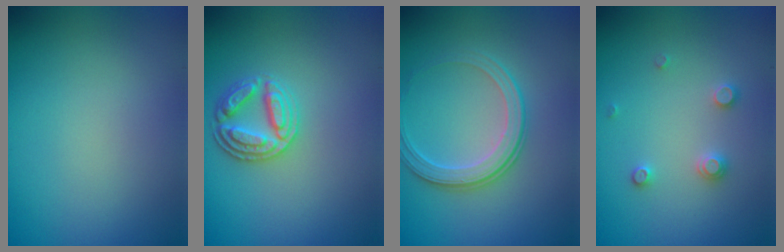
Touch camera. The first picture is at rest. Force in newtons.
{"total": 2.9, "press": 2.9, "slide": 0.5}
{"total": 2.8, "press": 2.2, "slide": 1.8}
{"total": 1.5, "press": 1.5, "slide": 0.2}